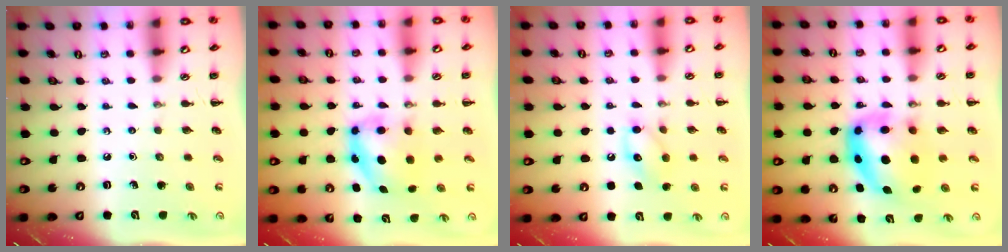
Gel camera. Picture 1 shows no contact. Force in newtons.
{"total": 6.2, "press": 6.1, "slide": 1.0}
{"total": 10.2, "press": 10.2, "slide": 0.9}
{"total": 9.1, "press": 8.8, "slide": 2.2}